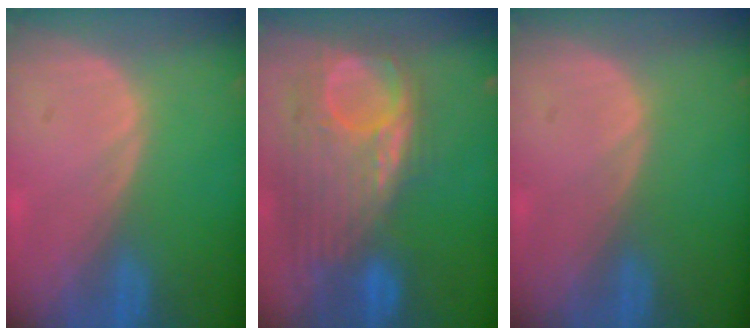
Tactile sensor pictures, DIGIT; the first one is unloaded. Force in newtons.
{"total": 12.0, "press": 10.4, "slide": 5.9}
{"total": 0.0}